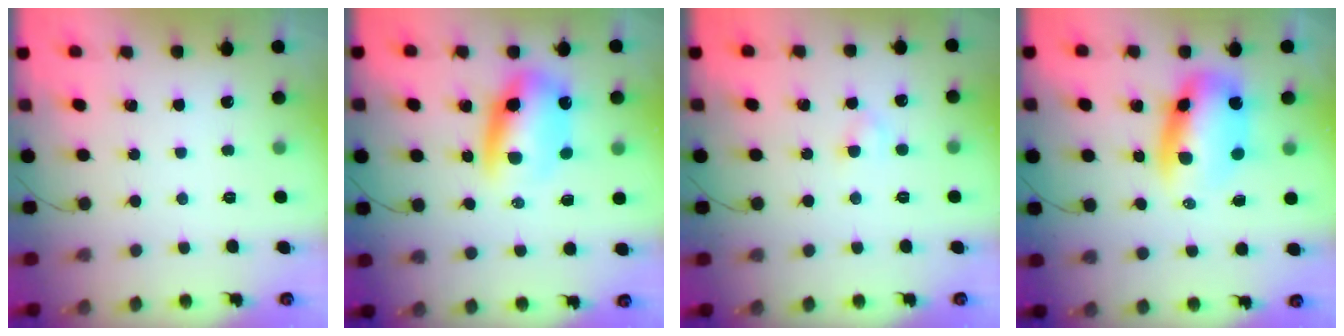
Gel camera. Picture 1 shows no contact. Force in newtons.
{"total": 10.8, "press": 10.4, "slide": 3.0}
{"total": 2.9, "press": 2.7, "slide": 1.1}
{"total": 9.9, "press": 9.6, "slide": 2.4}